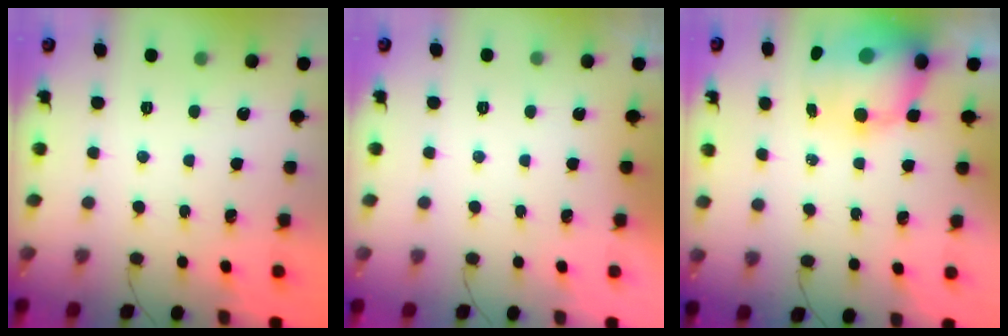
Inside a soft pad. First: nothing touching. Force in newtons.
{"total": 0.0}
{"total": 12.3, "press": 11.9, "slide": 3.2}